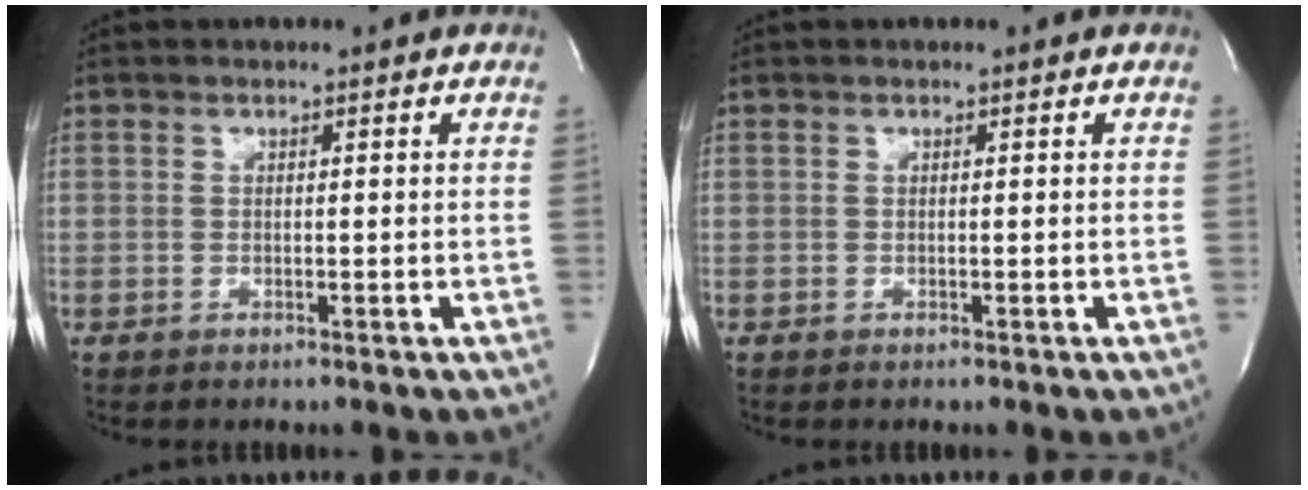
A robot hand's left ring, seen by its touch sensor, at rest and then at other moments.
{"total": 0.0}